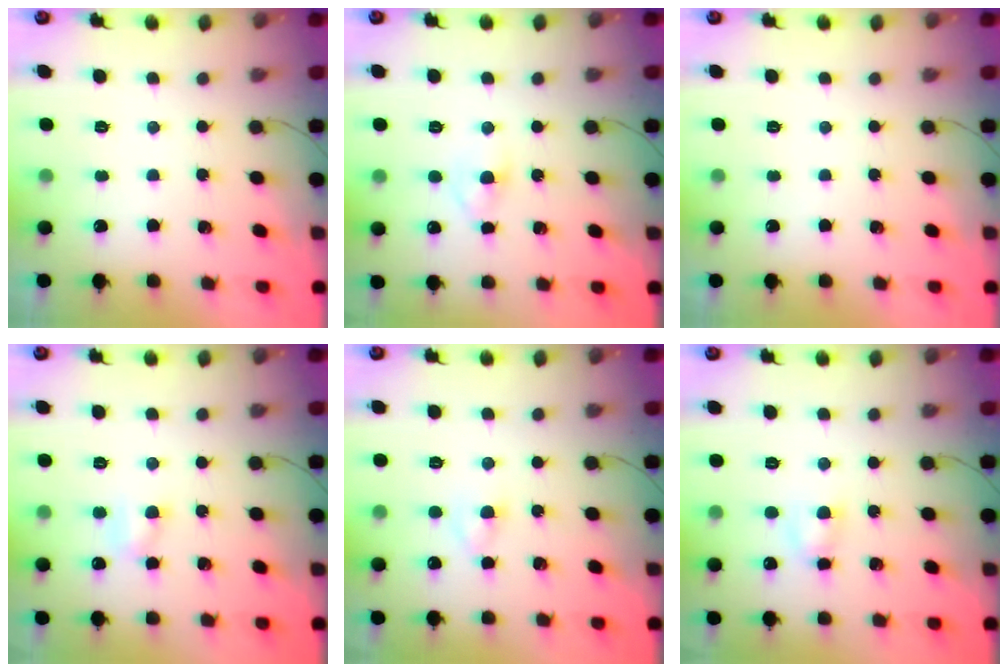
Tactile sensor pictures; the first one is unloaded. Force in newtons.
{"total": 3.3, "press": 3.0, "slide": 1.3}
{"total": 0.0}
{"total": 4.7, "press": 4.5, "slide": 1.2}
{"total": 2.7, "press": 2.4, "slide": 1.2}
{"total": 2.7, "press": 2.5, "slide": 1.0}